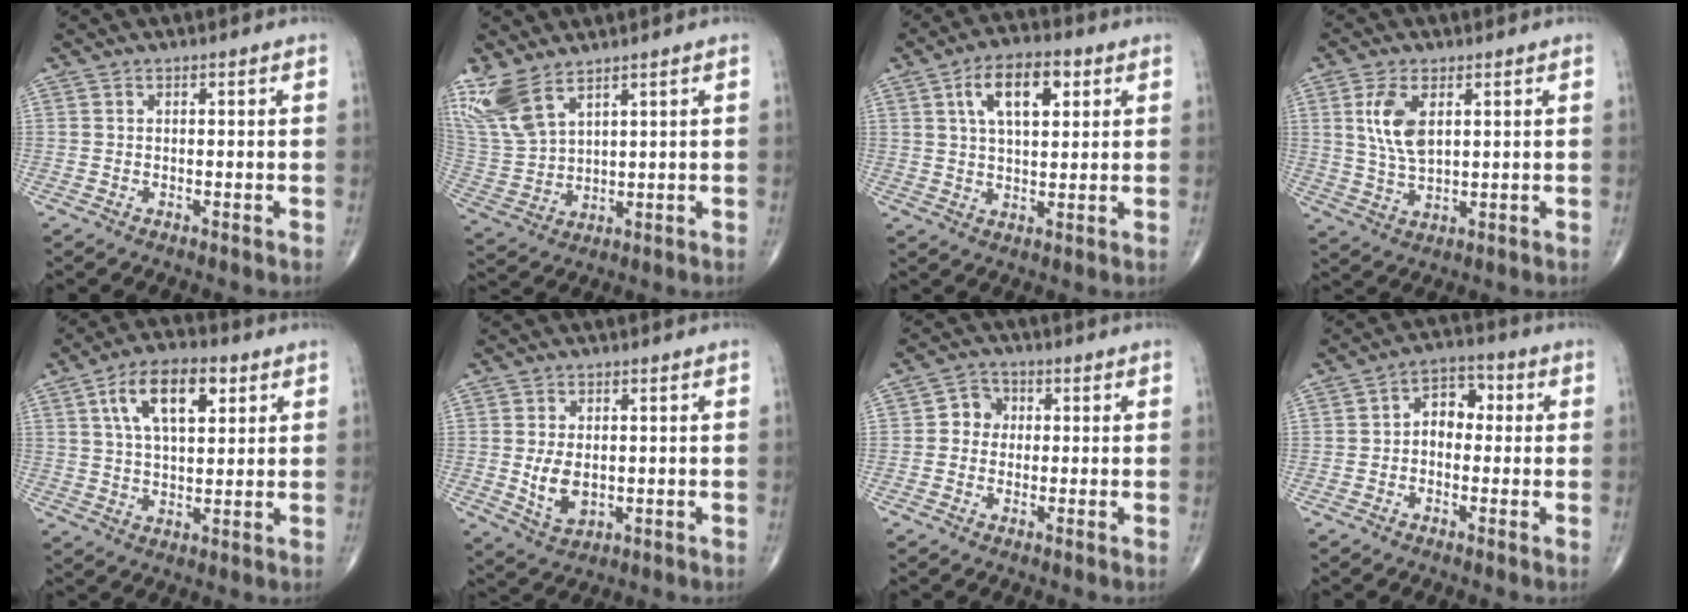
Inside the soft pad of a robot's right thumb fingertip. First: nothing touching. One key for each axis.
{"total": 10.1, "fx": 7.1, "fy": 3.9, "fz": 6.0, "tx": -0.143, "ty": -0.023, "tz": 0.169}
{"total": 10.3, "fx": 3.9, "fy": 5.0, "fz": 8.1, "tx": -0.124, "ty": -0.001, "tz": 0.064}
{"total": 7.5, "fx": 2.4, "fy": 3.7, "fz": 6.1, "tx": -0.124, "ty": -0.010, "tz": 0.054}
{"total": 12.1, "fx": 4.7, "fy": 5.9, "fz": 9.4, "tx": -0.150, "ty": -0.003, "tz": 0.081}
{"total": 5.3, "fx": 0.0, "fy": 3.4, "fz": 4.1, "tx": -0.066, "ty": -0.012, "tz": 0.010}
{"total": 4.1, "fx": 0.1, "fy": 3.7, "fz": 1.7, "tx": -0.002, "ty": 0.009, "tz": -0.008}
{"total": 6.2, "fx": 0.1, "fy": 4.4, "fz": 4.3, "tx": -0.040, "ty": 0.024, "tz": -0.011}